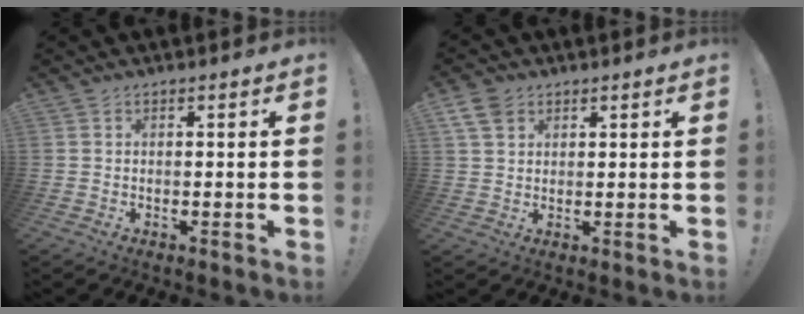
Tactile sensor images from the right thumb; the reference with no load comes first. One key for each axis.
{"total": 6.7, "fx": 3.7, "fy": 4.6, "fz": 3.1, "tx": -0.058, "ty": -0.009, "tz": 0.075}